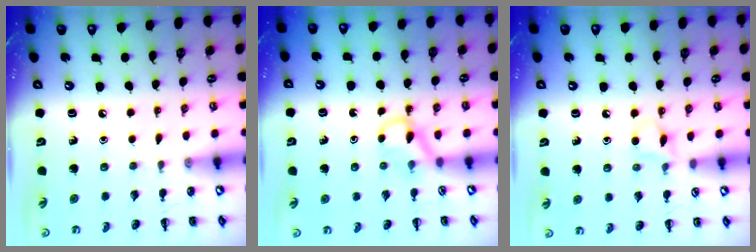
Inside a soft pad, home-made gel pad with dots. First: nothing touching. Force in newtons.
{"total": 3.3, "press": 3.1, "slide": 1.1}
{"total": 3.8, "press": 3.6, "slide": 1.3}